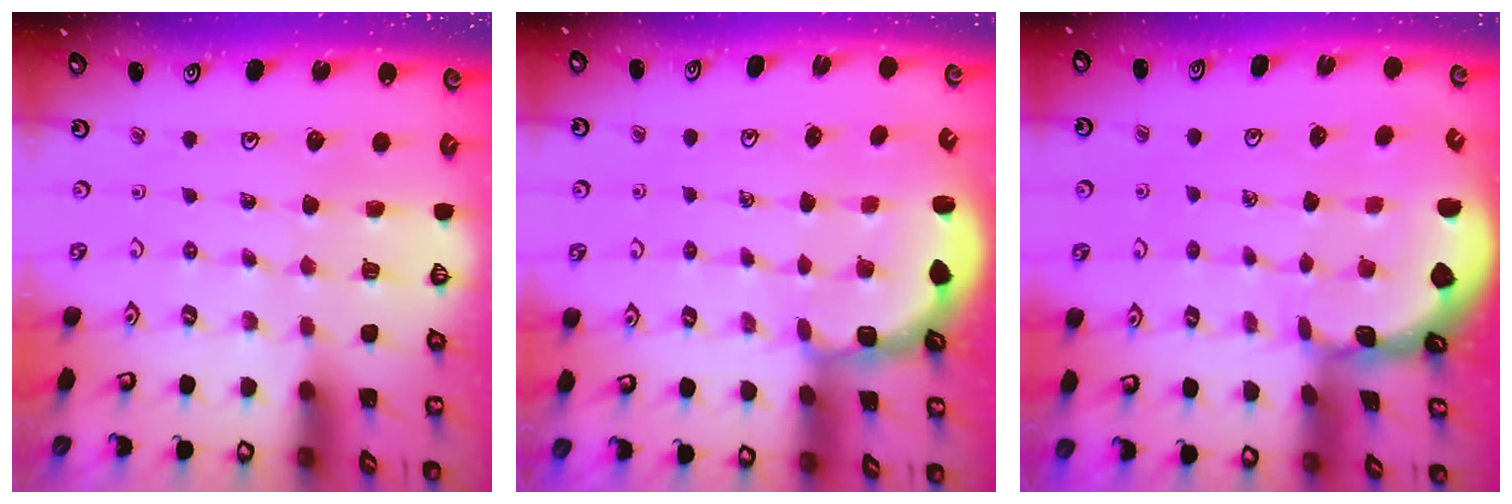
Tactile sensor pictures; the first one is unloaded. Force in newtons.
{"total": 2.7, "press": 2.1, "slide": 1.7}
{"total": 1.0, "press": 1.0, "slide": 0.1}